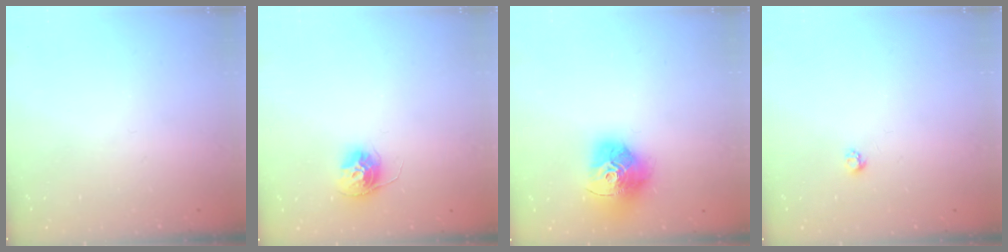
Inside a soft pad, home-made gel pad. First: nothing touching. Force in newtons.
{"total": 11.4, "press": 11.4, "slide": 1.0}
{"total": 17.6, "press": 17.5, "slide": 1.9}
{"total": 2.7, "press": 2.7, "slide": 0.4}